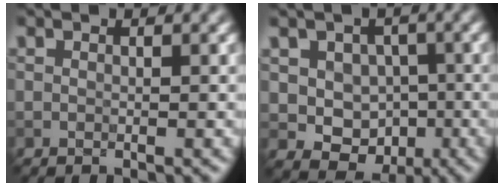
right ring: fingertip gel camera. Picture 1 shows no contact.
{"total": 6.8, "force": [0.0, 6.2, 2.9], "torque": [-0.030, 0.015, -0.021]}